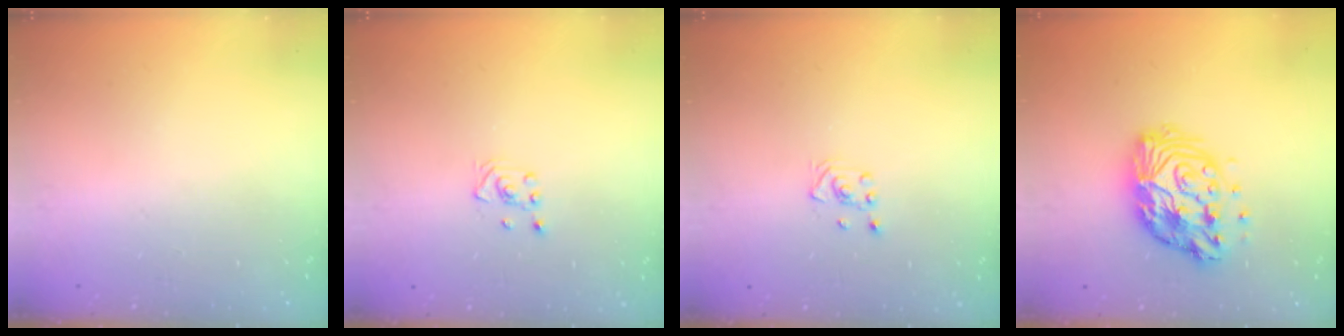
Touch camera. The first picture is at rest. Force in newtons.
{"total": 2.6, "press": 2.4, "slide": 1.0}
{"total": 2.6, "press": 2.4, "slide": 1.0}
{"total": 14.6, "press": 14.5, "slide": 1.1}